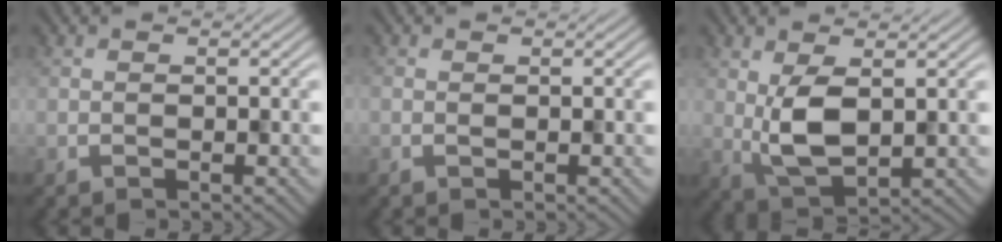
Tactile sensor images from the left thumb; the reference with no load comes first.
{"total": 0.0}
{"total": 5.5, "force": [1.2, 2.4, 4.8], "torque": [-0.101, -0.001, 0.028]}